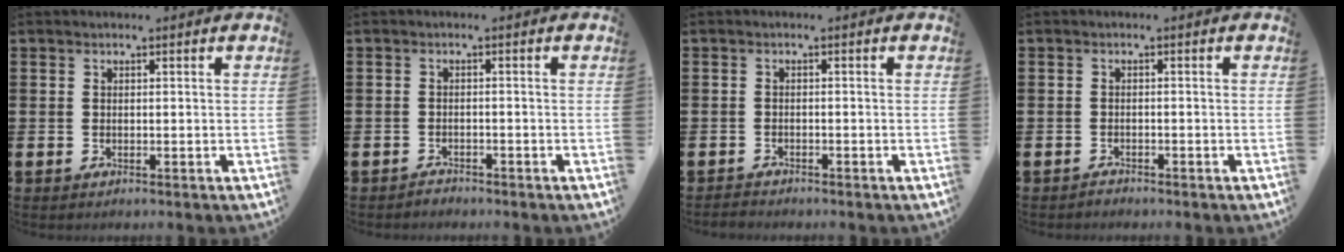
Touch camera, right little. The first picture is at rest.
{"total": 1.1, "force": [-1.1, 0.1, -0.1], "torque": [-0.001, 0.002, -0.023]}
{"total": 0.9, "force": [-0.9, 0.1, -0.1], "torque": [-0.001, 0.000, -0.018]}
{"total": 0.8, "force": [-0.8, 0.1, 0.0], "torque": [-0.001, -0.002, -0.016]}